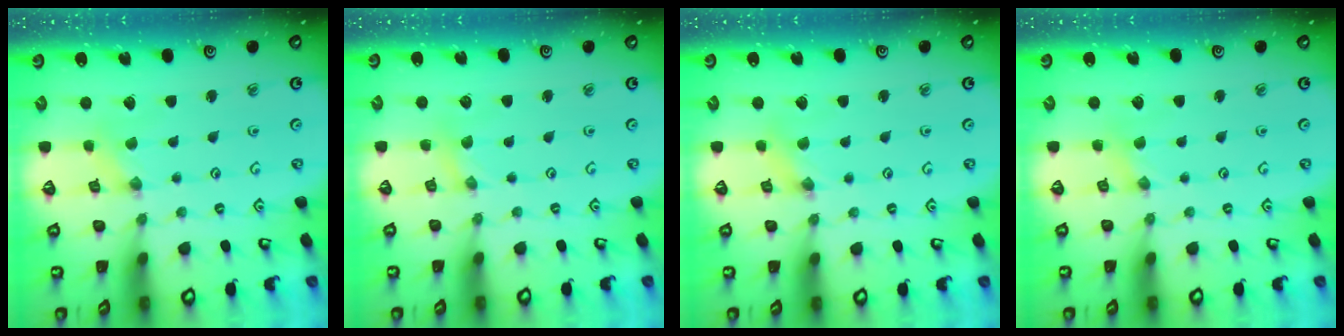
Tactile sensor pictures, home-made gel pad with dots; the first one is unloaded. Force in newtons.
{"total": 1.2, "press": 1.2, "slide": 0.1}
{"total": 1.2, "press": 1.1, "slide": 0.2}
{"total": 1.9, "press": 1.9, "slide": 0.3}